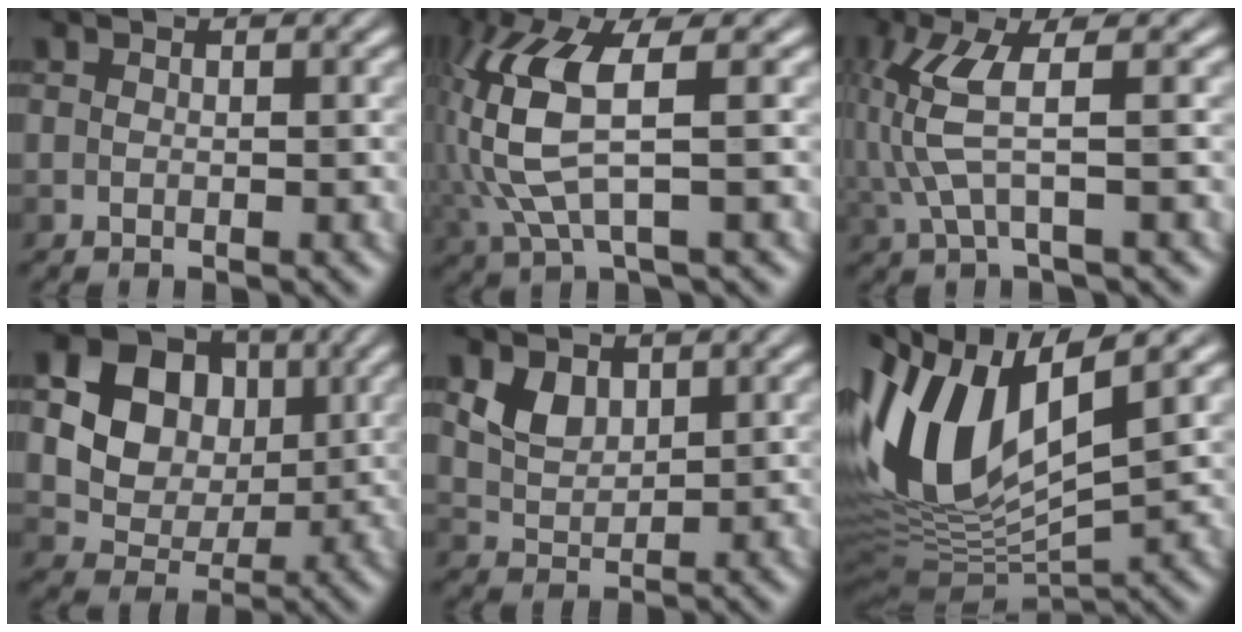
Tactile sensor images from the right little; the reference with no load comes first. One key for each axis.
{"total": 8.4, "fx": 0.1, "fy": 2.9, "fz": 7.9, "tx": -0.181, "ty": 0.011, "tz": -0.004}
{"total": 5.3, "fx": -0.7, "fy": 1.3, "fz": 5.1, "tx": -0.131, "ty": 0.010, "tz": -0.017}
{"total": 8.7, "fx": 1.7, "fy": 7.1, "fz": 4.7, "tx": -0.092, "ty": 0.008, "tz": 0.019}
{"total": 2.1, "fx": 0.6, "fy": 1.6, "fz": 1.2, "tx": -0.033, "ty": -0.011, "tz": 0.011}
{"total": 11.5, "fx": 1.7, "fy": 6.0, "fz": 9.7, "tx": -0.209, "ty": 0.010, "tz": 0.032}